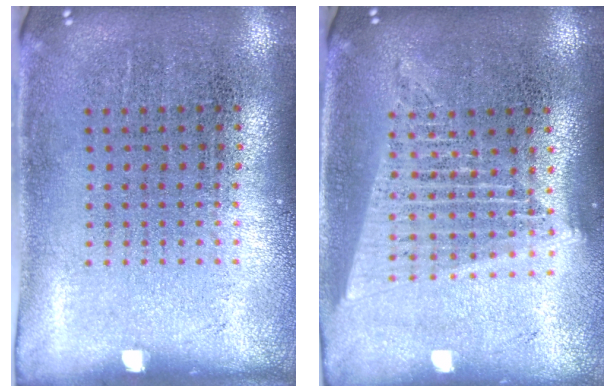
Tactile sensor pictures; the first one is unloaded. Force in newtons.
{"total": 1.7, "press": 1.6, "slide": 0.7}